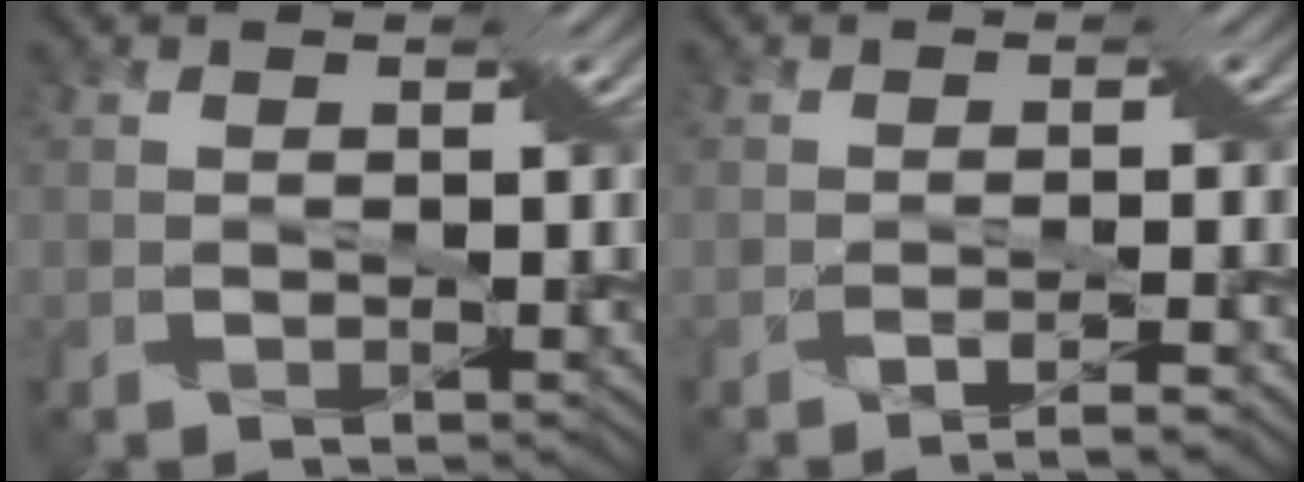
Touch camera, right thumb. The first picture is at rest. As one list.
[{"total": 2.3, "force": [-1.9, -0.4, 1.2], "torque": [-0.017, 0.004, -0.031]}]